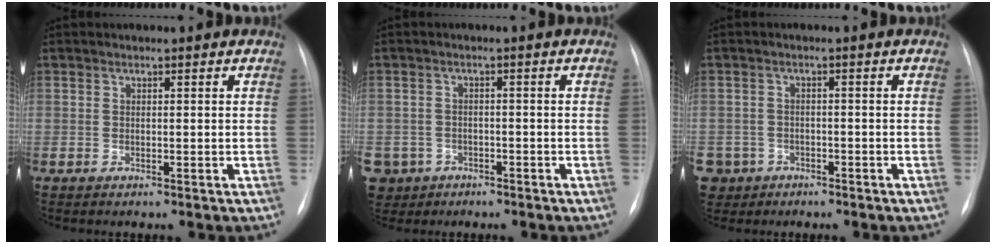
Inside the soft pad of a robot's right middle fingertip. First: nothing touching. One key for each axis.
{"total": 8.4, "fx": -4.2, "fy": 7.1, "fz": 1.5, "tx": -0.055, "ty": 0.007, "tz": -0.064}
{"total": 7.4, "fx": -4.0, "fy": 6.2, "fz": 0.9, "tx": -0.037, "ty": 0.007, "tz": -0.062}